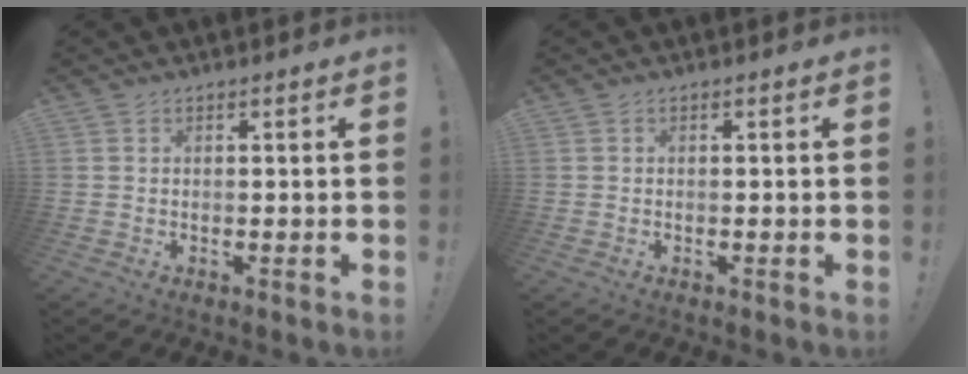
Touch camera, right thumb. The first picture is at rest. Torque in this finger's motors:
{"motor_torque": [-0.02, 0.14, 0.22, -0.03, -0.04]}